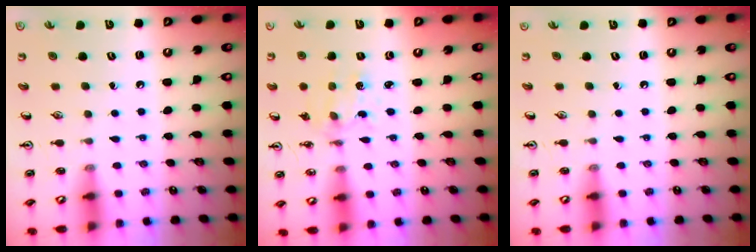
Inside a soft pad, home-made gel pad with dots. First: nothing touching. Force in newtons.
{"total": 2.0, "press": 2.0, "slide": 0.3}
{"total": 0.0}